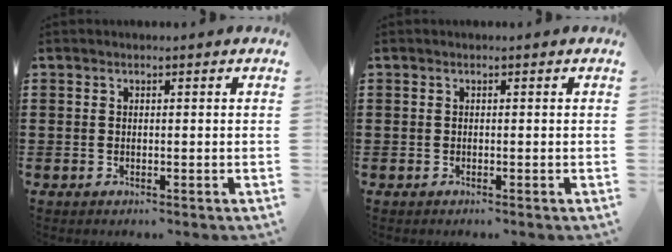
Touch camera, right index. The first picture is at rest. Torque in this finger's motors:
{"motor_torque": [-1.24, 0.90, -1.05, -0.18]}